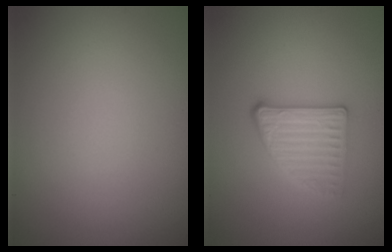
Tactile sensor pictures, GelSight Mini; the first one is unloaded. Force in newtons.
{"total": 2.7, "press": 2.4, "slide": 1.2}